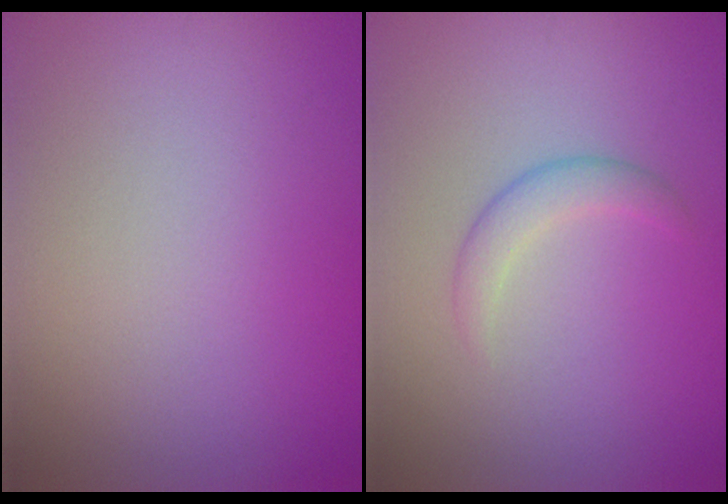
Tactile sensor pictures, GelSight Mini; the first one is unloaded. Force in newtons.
{"total": 1.8, "press": 1.8, "slide": 0.1}